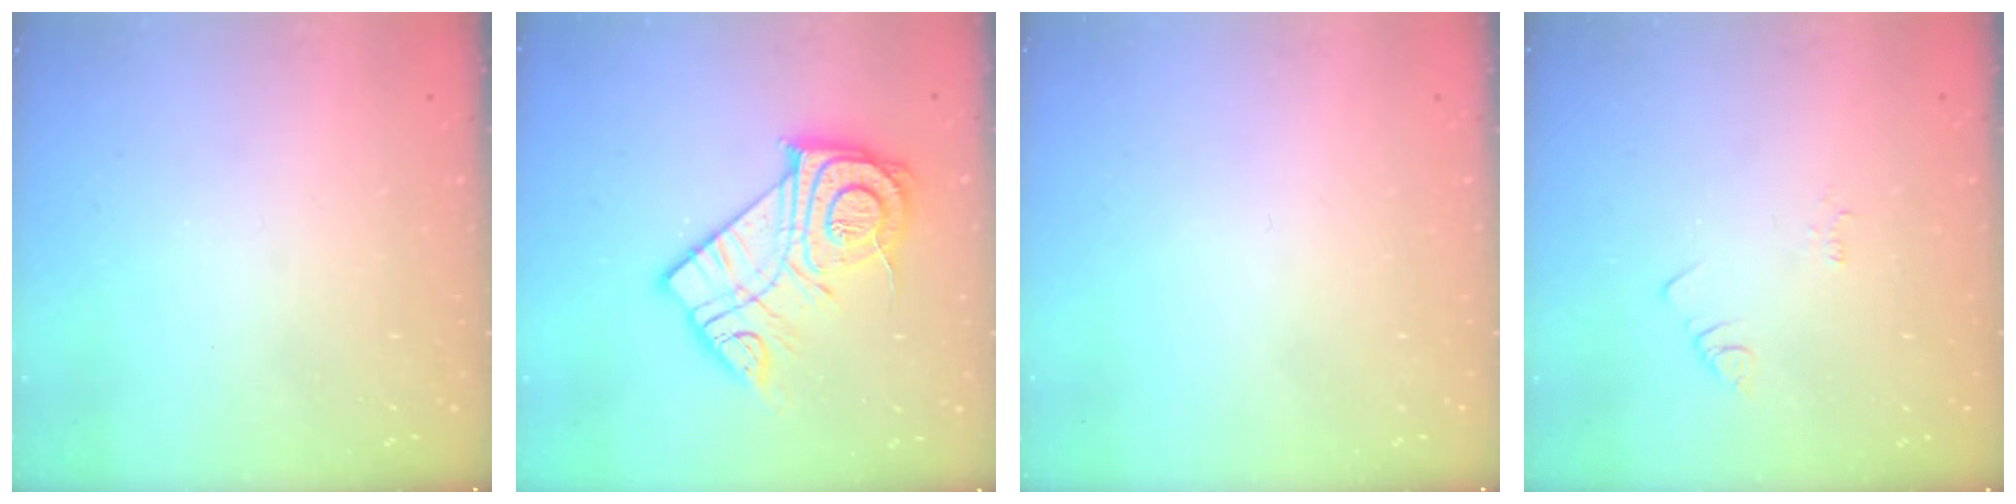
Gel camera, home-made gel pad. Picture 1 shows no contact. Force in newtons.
{"total": 19.1, "press": 19.1, "slide": 1.3}
{"total": 1.6, "press": 1.6, "slide": 0.1}
{"total": 1.9, "press": 1.9, "slide": 0.2}